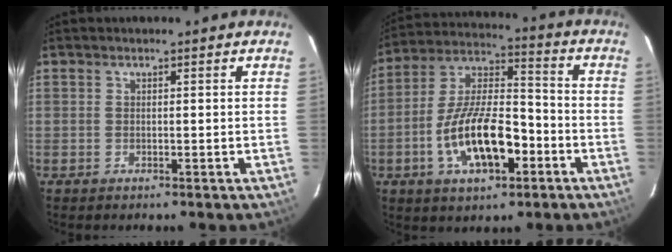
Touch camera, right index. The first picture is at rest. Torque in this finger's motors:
{"motor_torque": [1.17, -0.96, 1.05, 0.21]}